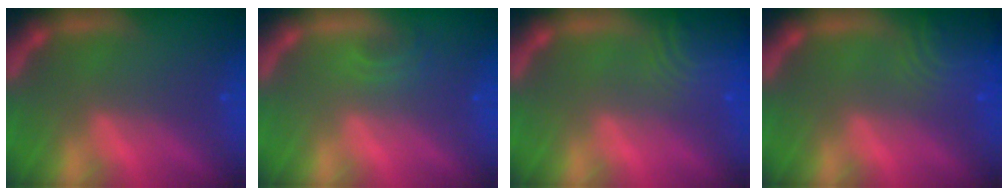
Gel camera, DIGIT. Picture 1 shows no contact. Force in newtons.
{"total": 1.4}
{"total": 6.6}
{"total": 6.1}